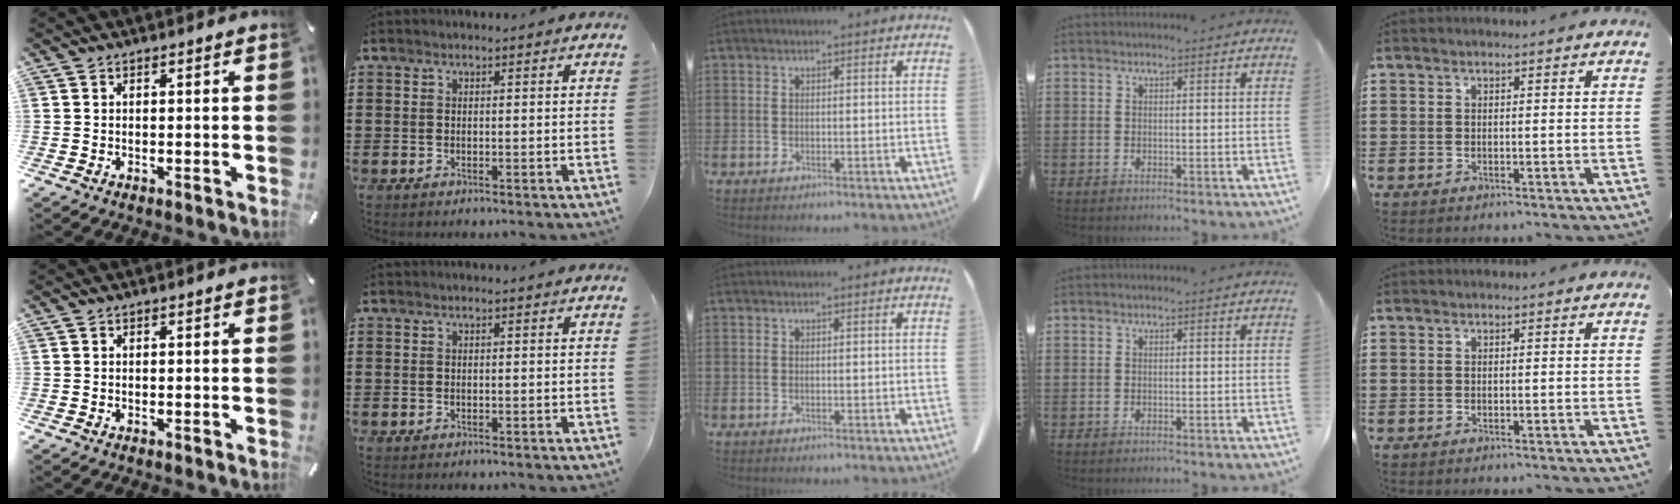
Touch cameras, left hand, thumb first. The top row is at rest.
{}